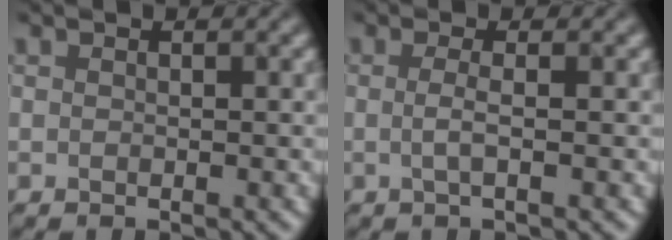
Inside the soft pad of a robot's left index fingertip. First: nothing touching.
{"total": 1.4, "force": [-0.9, 0.1, 1.0], "torque": [-0.029, -0.003, -0.005]}